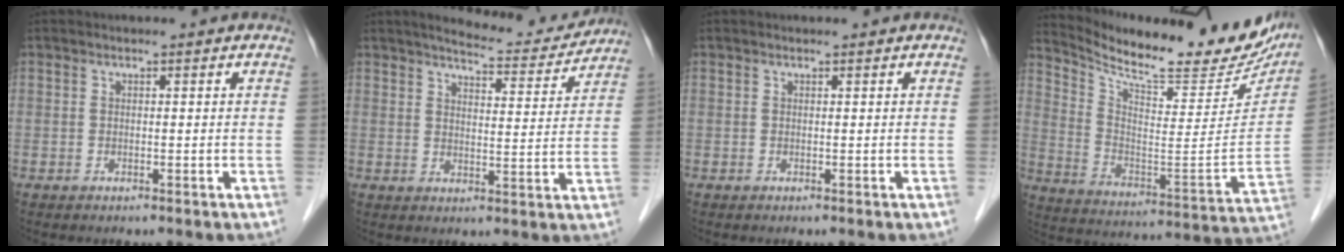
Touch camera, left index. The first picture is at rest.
{"total": 9.2, "force": [8.9, 1.1, 2.3], "torque": [-0.036, -0.006, 0.117]}
{"total": 0.0}
{"total": 24.1, "force": [21.4, 4.9, 10.0], "torque": [-0.166, -0.054, 0.302]}